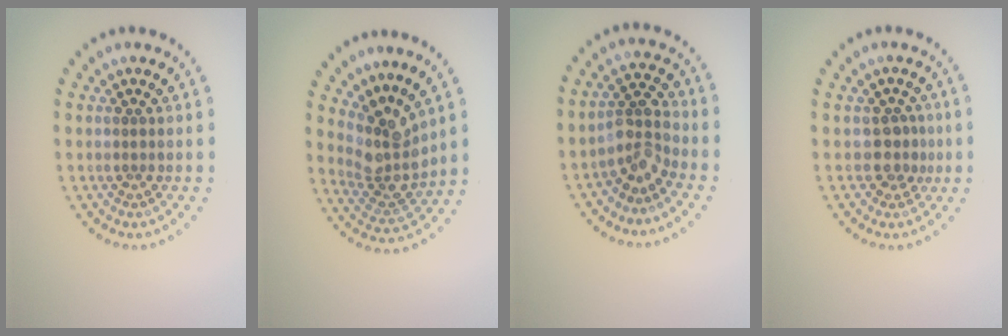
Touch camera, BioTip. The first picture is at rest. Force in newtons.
{"total": 4.0, "press": 3.0, "slide": 2.6}
{"total": 2.9, "press": 2.2, "slide": 1.8}
{"total": 1.9, "press": 1.6, "slide": 1.0}